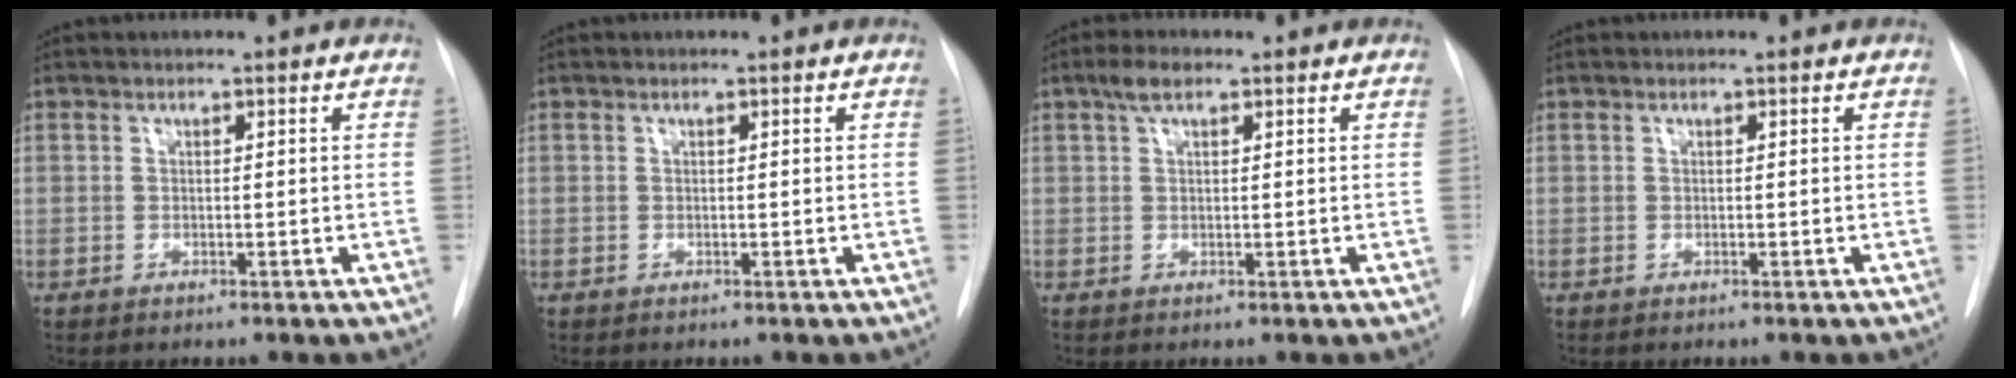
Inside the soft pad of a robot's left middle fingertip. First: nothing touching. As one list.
[{"total": 0.0}, {"total": 2.7, "force": [1.7, 1.0, 1.9], "torque": [-0.042, 0.012, 0.032]}, {"total": 0.0}]